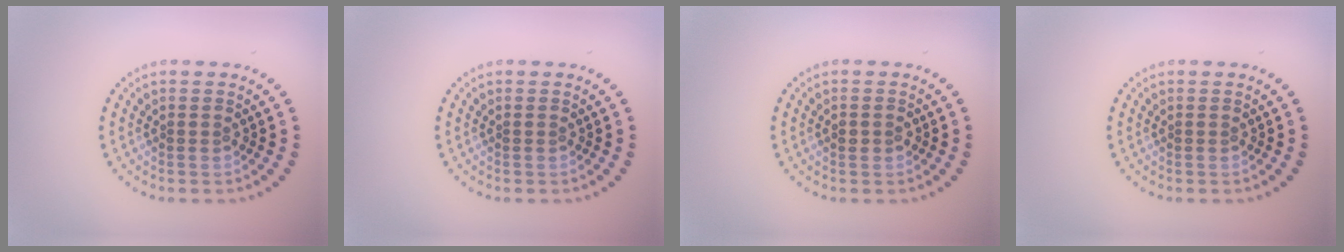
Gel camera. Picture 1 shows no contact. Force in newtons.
{"total": 0.0}
{"total": 1.2, "press": 1.2, "slide": 0.1}
{"total": 0.0}